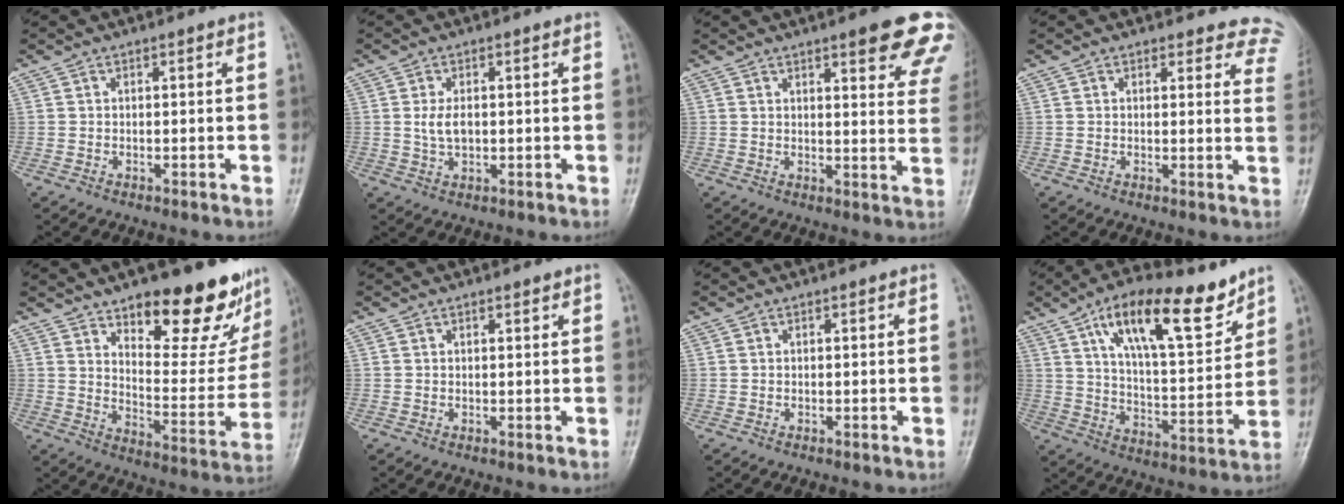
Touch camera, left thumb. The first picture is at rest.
{"total": 3.6, "force": [0.3, 2.0, 3.0], "torque": [-0.060, -0.002, 0.008]}
{"total": 14.7, "force": [9.2, 3.8, 10.8], "torque": [-0.100, -0.037, 0.098]}
{"total": 10.3, "force": [9.6, 3.7, 1.0], "torque": [0.052, -0.056, 0.065]}
{"total": 21.5, "force": [14.5, 8.2, 13.6], "torque": [-0.128, -0.096, 0.209]}
{"total": 0.9, "force": [0.7, 0.3, 0.5], "torque": [-0.008, -0.003, 0.009]}
{"total": 0.0}
{"total": 19.1, "force": [11.3, 7.0, 13.7], "torque": [-0.186, -0.050, 0.193]}